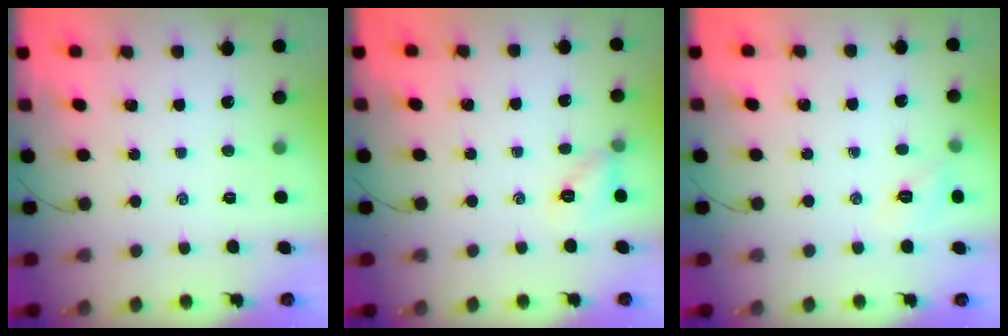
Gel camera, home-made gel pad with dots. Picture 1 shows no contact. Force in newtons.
{"total": 7.2, "press": 7.1, "slide": 0.9}
{"total": 6.1, "press": 5.9, "slide": 1.6}